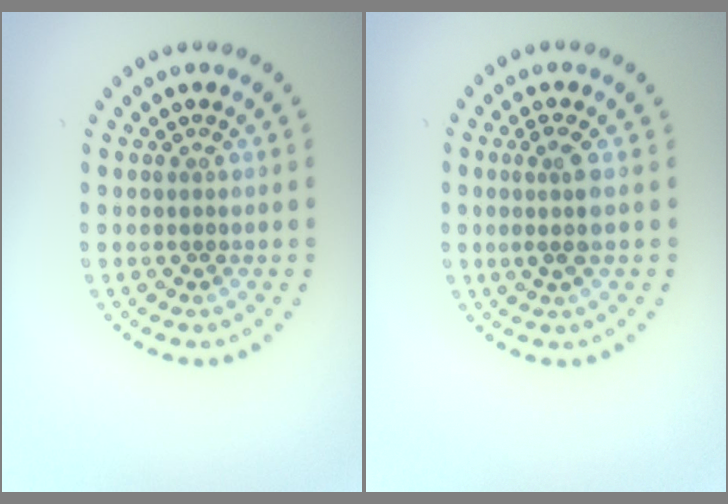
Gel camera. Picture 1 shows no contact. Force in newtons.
{"total": 2.0, "press": 1.7, "slide": 1.0}